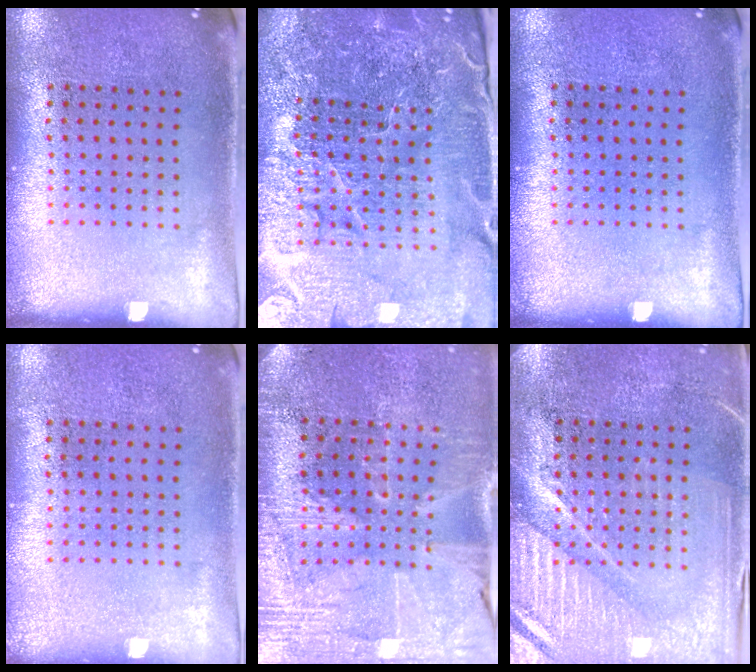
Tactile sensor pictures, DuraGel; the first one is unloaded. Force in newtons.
{"total": 6.5, "press": 5.7, "slide": 3.1}
{"total": 0.0}
{"total": 0.0}
{"total": 3.5, "press": 3.3, "slide": 1.2}
{"total": 4.0, "press": 3.7, "slide": 1.6}